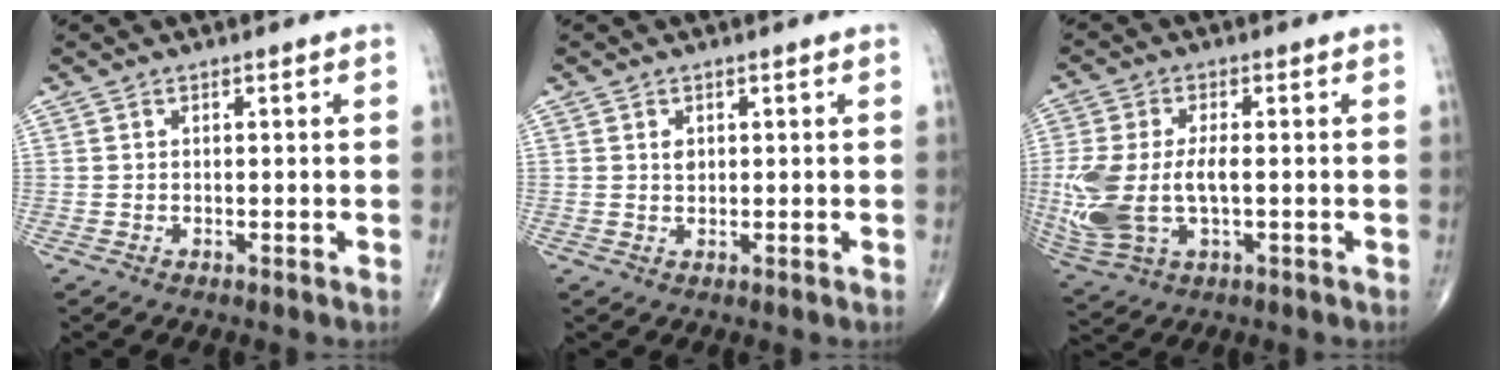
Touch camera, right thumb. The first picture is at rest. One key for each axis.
{"total": 1.5, "fx": 0.5, "fy": 1.0, "fz": 0.9, "tx": -0.007, "ty": -0.003, "tz": 0.009}
{"total": 14.1, "fx": -1.1, "fy": 7.6, "fz": 11.9, "tx": -0.291, "ty": -0.003, "tz": -0.009}